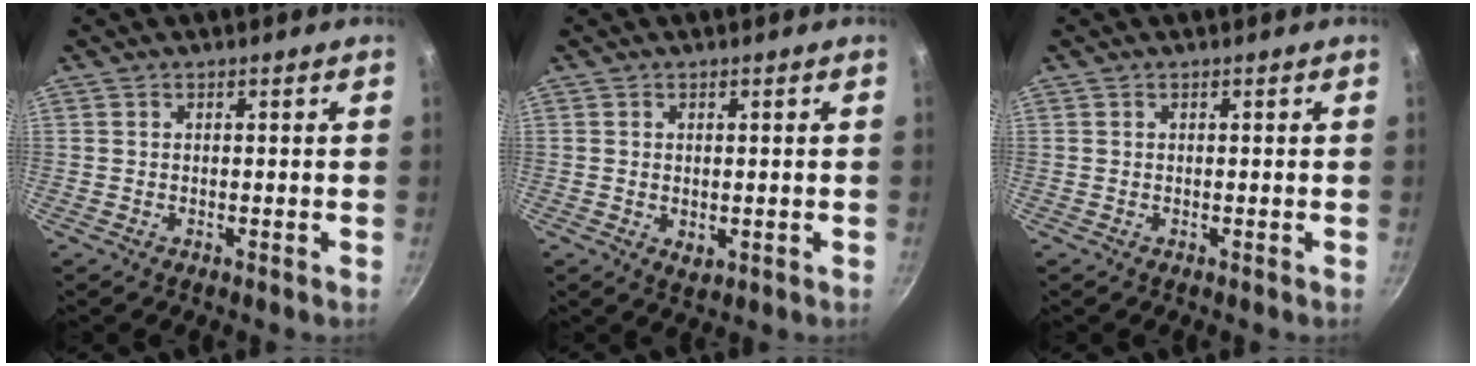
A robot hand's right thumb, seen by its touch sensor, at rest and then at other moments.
{"total": 2.3, "force": [0.0, 1.5, 1.7], "torque": [-0.025, -0.006, 0.003]}
{"total": 0.0}